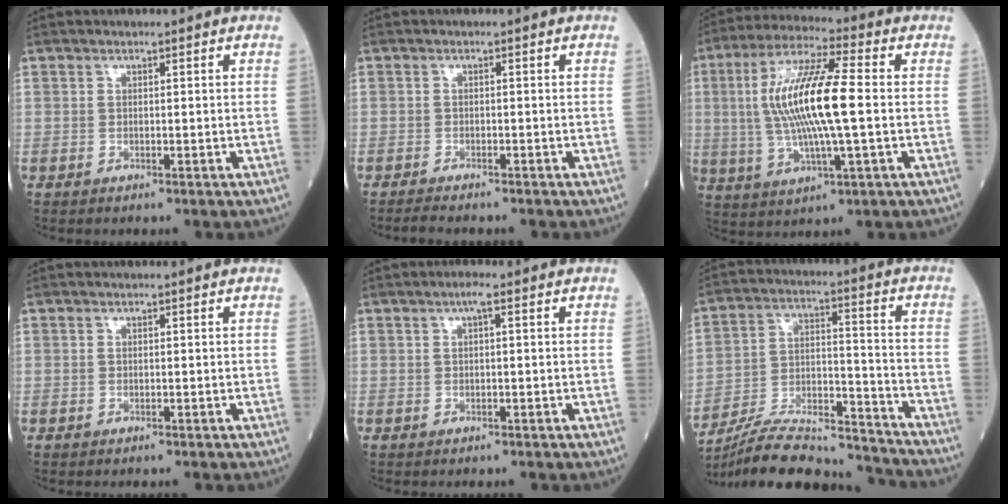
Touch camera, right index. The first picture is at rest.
{"total": 2.8, "force": [-2.6, 0.3, 1.1], "torque": [-0.024, -0.008, -0.038]}
{"total": 14.9, "force": [0.4, 2.0, 14.7], "torque": [-0.298, 0.009, 0.005]}
{"total": 0.0}
{"total": 1.4, "force": [0.5, 0.1, 1.3], "torque": [-0.023, 0.003, 0.006]}
{"total": 19.7, "force": [-18.5, 2.3, 6.4], "torque": [-0.133, 0.008, -0.301]}